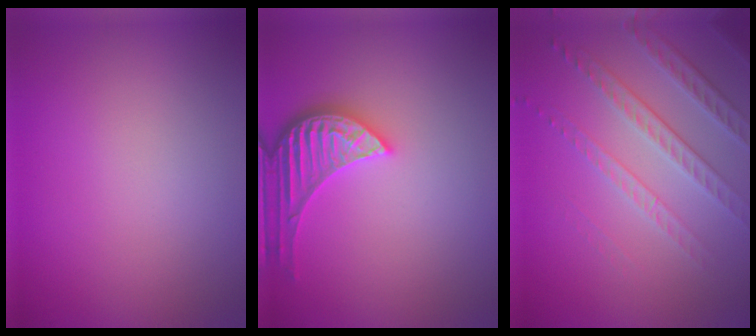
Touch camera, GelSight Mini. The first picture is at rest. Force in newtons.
{"total": 4.0, "press": 3.6, "slide": 1.8}
{"total": 3.6, "press": 3.4, "slide": 1.3}